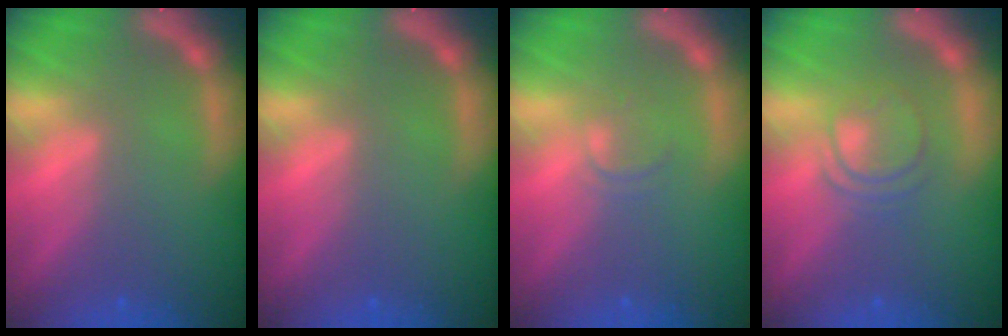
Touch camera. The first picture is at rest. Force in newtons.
{"total": 0.0}
{"total": 1.4}
{"total": 3.5}